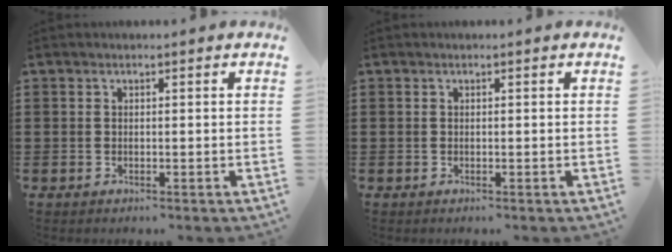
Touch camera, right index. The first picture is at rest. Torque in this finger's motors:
{"motor_torque": [0.00, 0.00, 0.00, 0.00]}